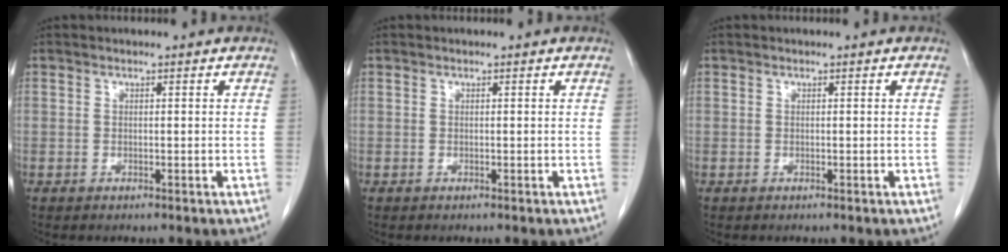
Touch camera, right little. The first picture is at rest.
{"total": 0.0}
{"total": 0.0}